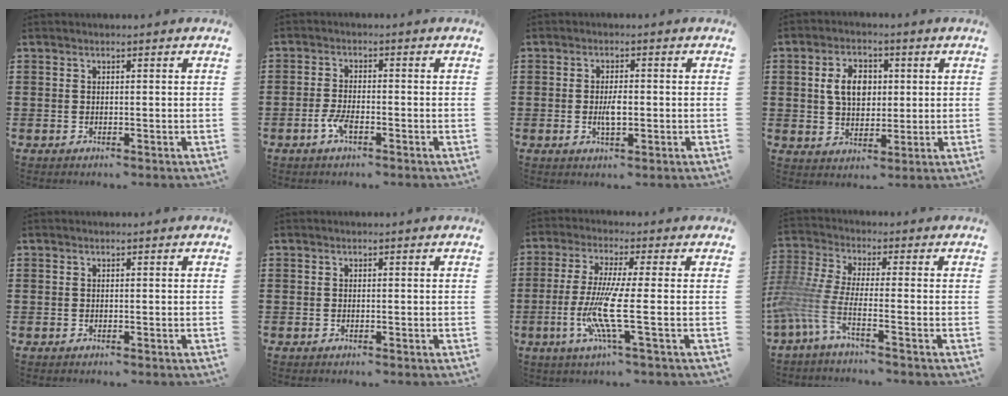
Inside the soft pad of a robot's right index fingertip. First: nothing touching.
{"total": 3.3, "force": [-1.7, 1.0, 2.7], "torque": [-0.068, -0.007, -0.035]}
{"total": 3.5, "force": [-0.4, 1.3, 3.2], "torque": [-0.065, -0.002, -0.009]}
{"total": 6.3, "force": [1.1, 4.2, 4.6], "torque": [-0.101, 0.010, 0.013]}
{"total": 0.0}
{"total": 0.0}
{"total": 9.6, "force": [-2.1, 0.1, 9.4], "torque": [-0.202, -0.026, -0.047]}
{"total": 5.1, "force": [-3.7, 1.1, 3.4], "torque": [-0.127, -0.026, -0.090]}